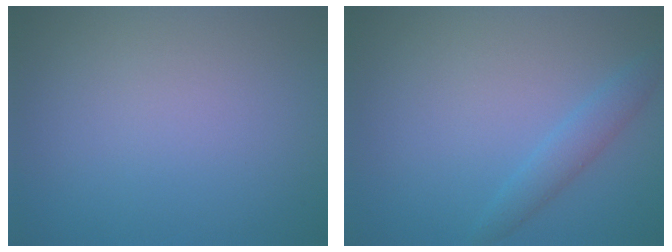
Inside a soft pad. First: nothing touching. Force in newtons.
{"total": 1.9, "press": 1.9, "slide": 0.1}